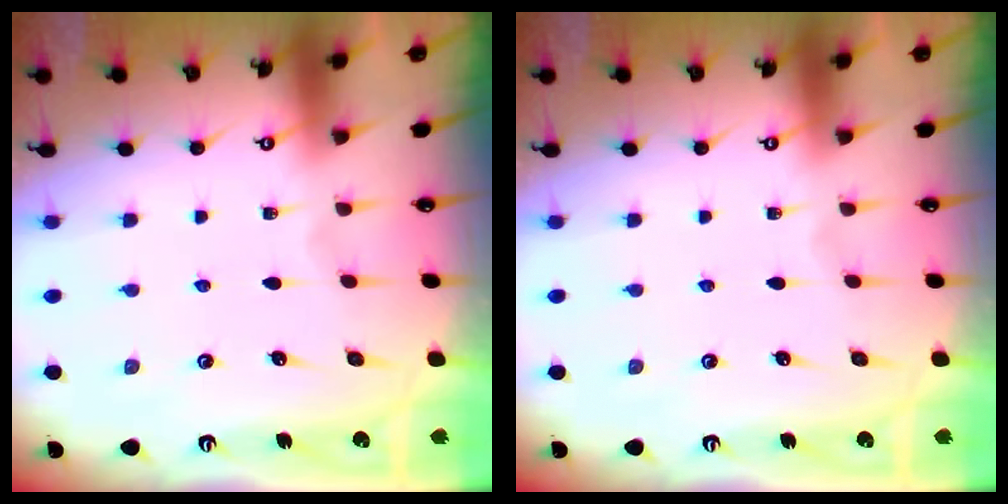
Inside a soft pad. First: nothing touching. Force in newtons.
{"total": 0.0}